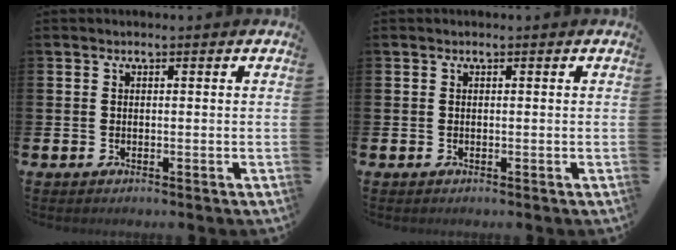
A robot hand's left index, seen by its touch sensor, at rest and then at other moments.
{"total": 0.0}